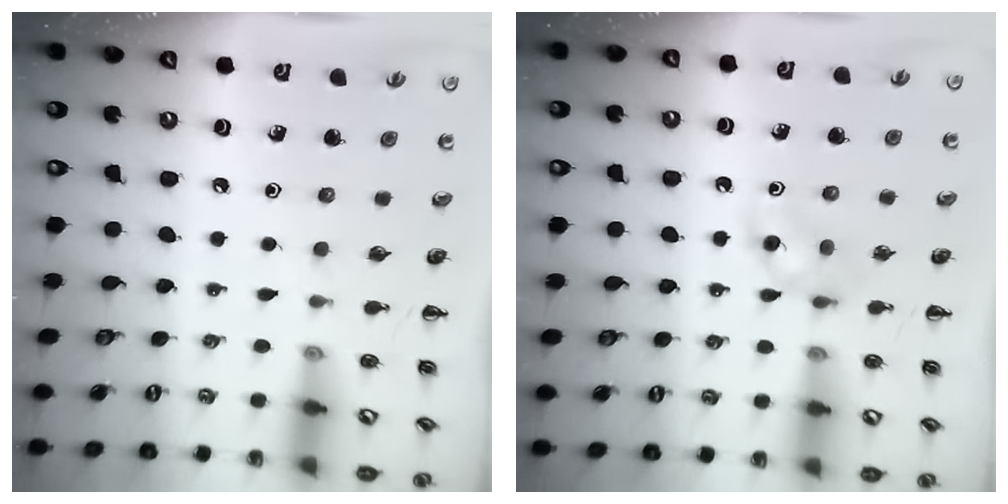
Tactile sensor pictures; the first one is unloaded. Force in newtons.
{"total": 5.4, "press": 5.0, "slide": 2.0}